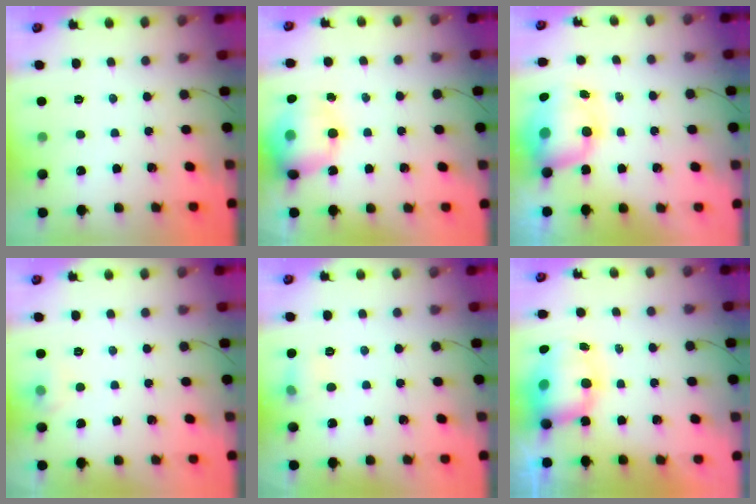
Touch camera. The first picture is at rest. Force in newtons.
{"total": 16.7, "press": 16.4, "slide": 3.1}
{"total": 11.8, "press": 11.4, "slide": 2.9}
{"total": 5.3, "press": 5.0, "slide": 1.8}
{"total": 6.1, "press": 5.9, "slide": 1.7}
{"total": 9.8, "press": 9.5, "slide": 2.2}